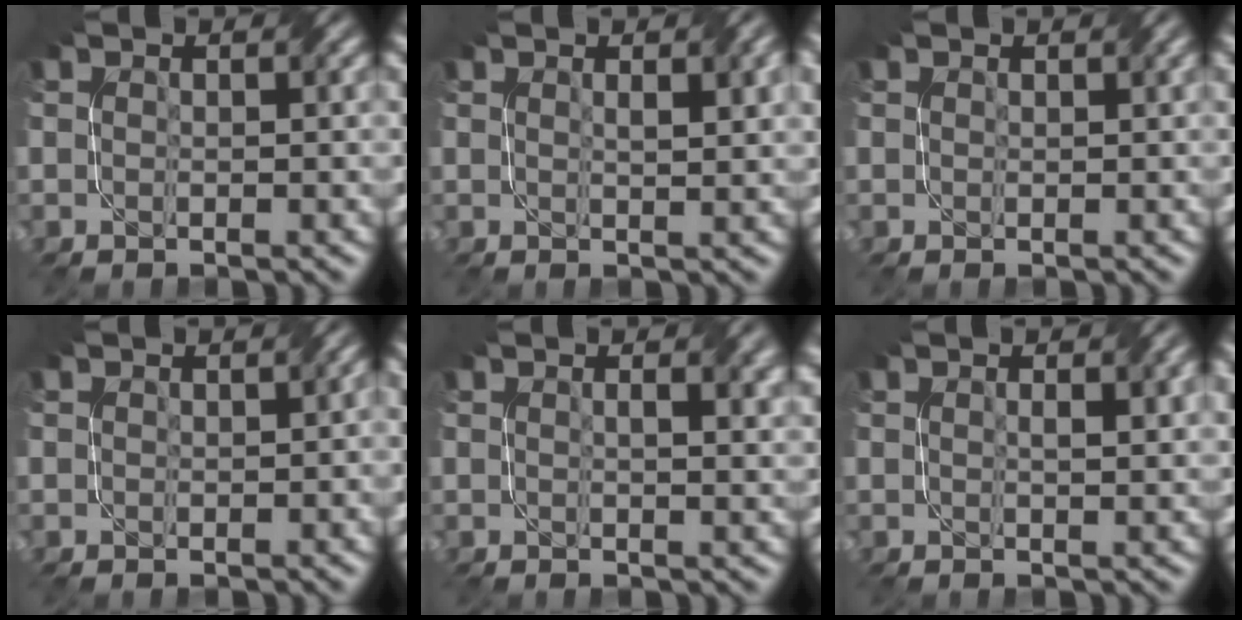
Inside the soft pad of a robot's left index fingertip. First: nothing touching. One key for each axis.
{"total": 2.5, "fx": 1.0, "fy": 0.7, "fz": 2.2, "tx": -0.025, "ty": 0.001, "tz": 0.018}
{"total": 0.0}
{"total": 0.8, "fx": -0.5, "fy": 0.3, "fz": 0.5, "tx": -0.004, "ty": 0.004, "tz": -0.008}
{"total": 2.6, "fx": 0.9, "fy": 0.9, "fz": 2.3, "tx": -0.020, "ty": 0.001, "tz": 0.013}
{"total": 2.3, "fx": 0.6, "fy": 0.6, "fz": 2.2, "tx": -0.025, "ty": 0.003, "tz": 0.011}